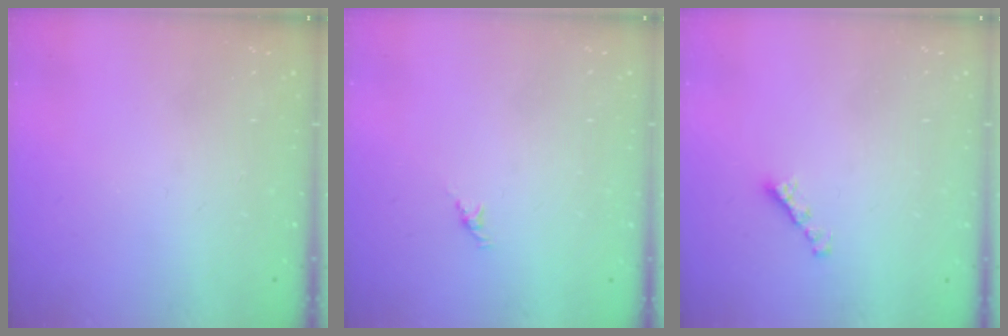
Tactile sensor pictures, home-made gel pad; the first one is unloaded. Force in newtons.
{"total": 2.1, "press": 2.0, "slide": 0.7}
{"total": 2.7, "press": 2.6, "slide": 0.7}